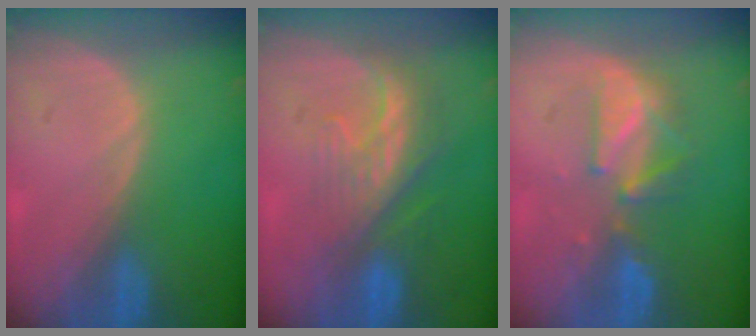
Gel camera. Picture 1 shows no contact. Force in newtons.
{"total": 8.3, "press": 7.3, "slide": 3.8}
{"total": 5.7, "press": 5.7, "slide": 0.6}